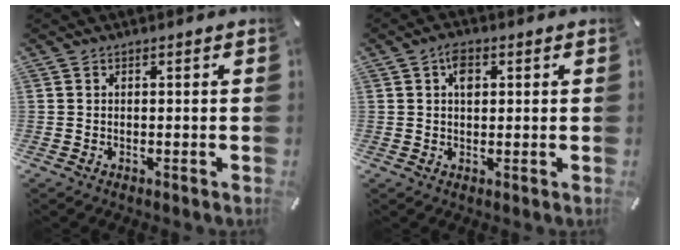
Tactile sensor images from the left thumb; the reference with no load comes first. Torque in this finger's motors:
{"motor_torque": [0.60, 0.68, 0.42, -0.47, 0.11]}